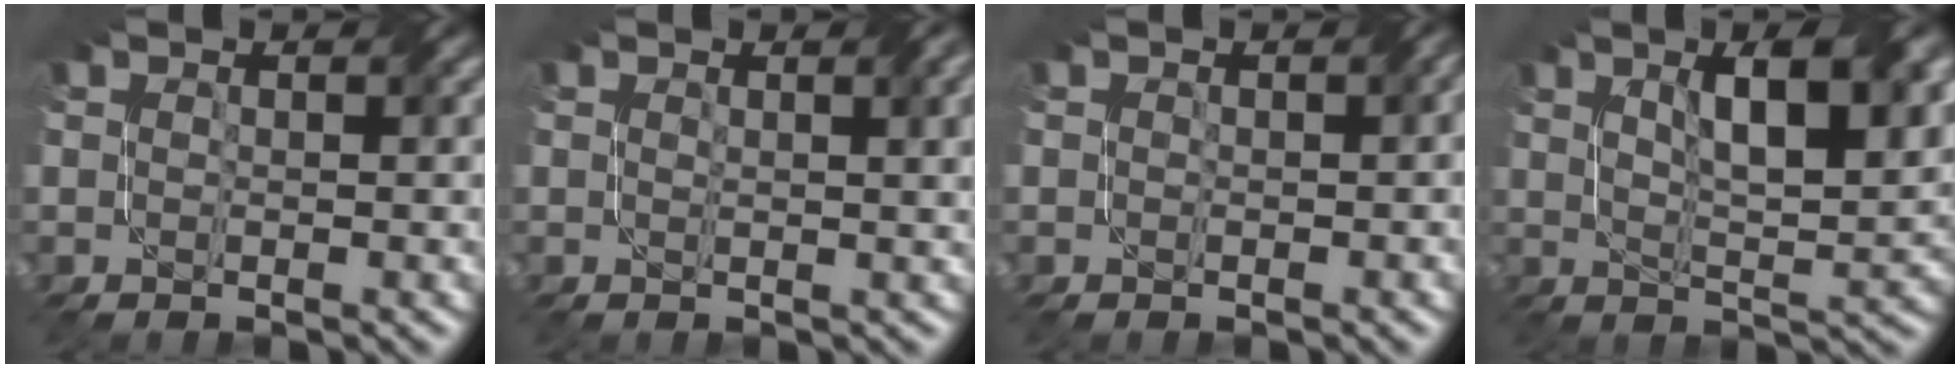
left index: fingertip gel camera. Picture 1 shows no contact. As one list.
[{"total": 2.9, "force": [1.2, 0.8, 2.6], "torque": [-0.027, 0.006, 0.016]}, {"total": 1.6, "force": [-0.5, 1.0, 1.2], "torque": [-0.017, -0.004, -0.008]}, {"total": 8.2, "force": [3.3, 2.2, 7.2], "torque": [-0.105, 0.011, 0.050]}]